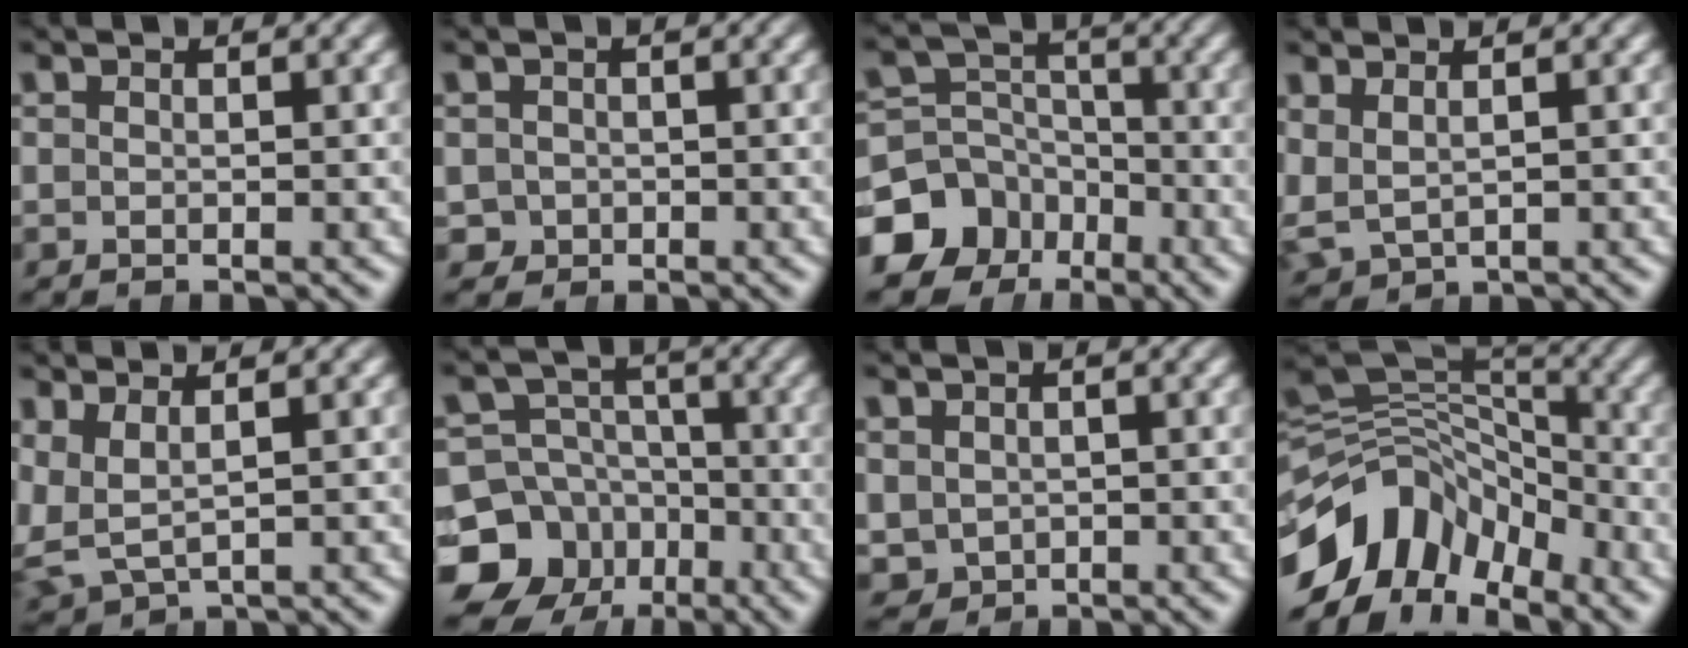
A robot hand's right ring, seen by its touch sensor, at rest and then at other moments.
{"total": 3.3, "force": [-1.1, 3.0, 0.6], "torque": [-0.020, -0.026, -0.007]}
{"total": 10.4, "force": [-4.0, 8.8, 4.0], "torque": [-0.053, -0.039, -0.062]}
{"total": 3.6, "force": [0.9, 3.2, 1.4], "torque": [-0.061, -0.016, 0.030]}
{"total": 6.1, "force": [0.3, 5.3, 2.9], "torque": [-0.115, -0.029, 0.020]}
{"total": 16.6, "force": [-6.0, 14.3, 6.1], "torque": [-0.108, -0.073, -0.088]}
{"total": 5.2, "force": [-1.3, 4.7, 1.8], "torque": [-0.050, -0.038, 0.002]}
{"total": 14.5, "force": [-4.7, 11.2, 7.8], "torque": [-0.125, -0.019, -0.080]}